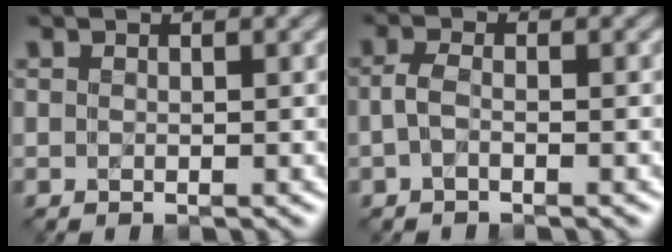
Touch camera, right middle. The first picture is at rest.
{"total": 1.3, "force": [-0.7, 0.3, 1.1], "torque": [-0.030, -0.002, -0.013]}